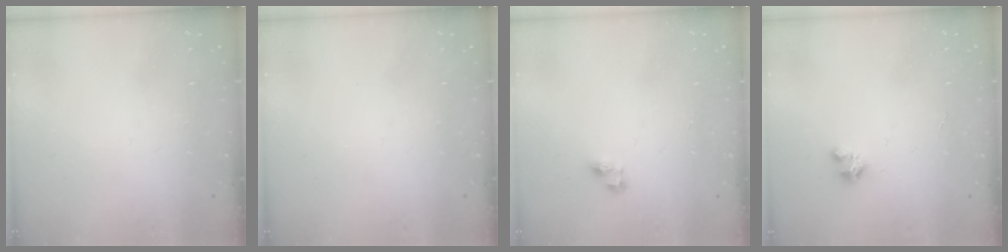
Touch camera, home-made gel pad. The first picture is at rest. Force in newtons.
{"total": 0.0}
{"total": 4.9, "press": 4.9, "slide": 0.1}
{"total": 2.4, "press": 2.4, "slide": 0.2}